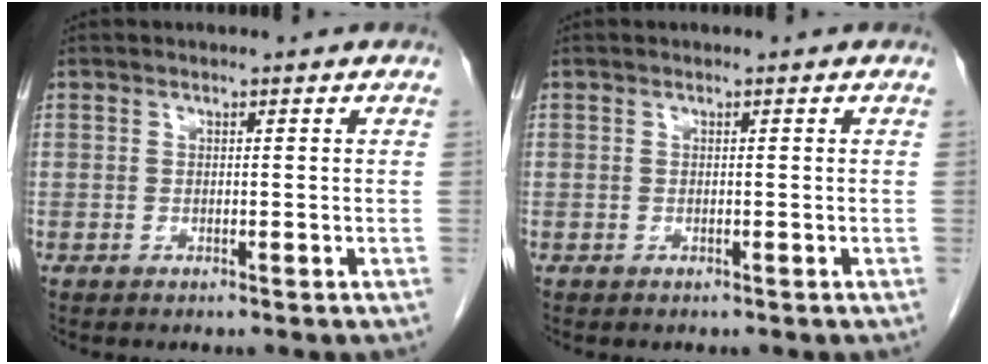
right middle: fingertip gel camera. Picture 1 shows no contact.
{"total": 0.0}